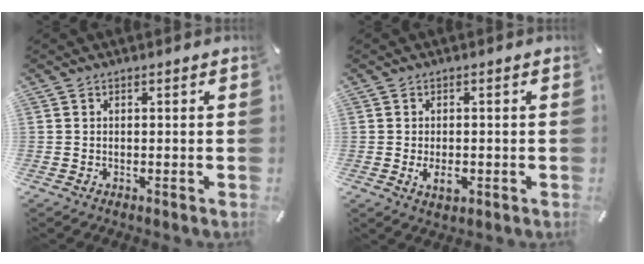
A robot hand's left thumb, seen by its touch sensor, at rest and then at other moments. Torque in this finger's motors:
{"motor_torque": [0.03, 0.05, 0.16, -0.15, 0.01]}